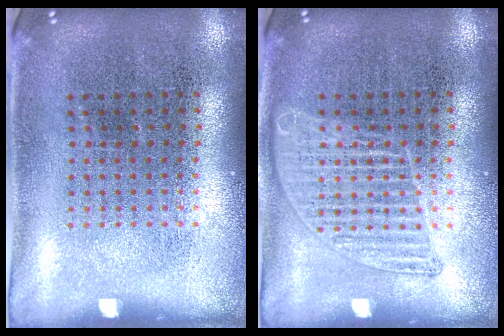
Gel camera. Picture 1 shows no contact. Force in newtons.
{"total": 1.8, "press": 1.8, "slide": 0.2}